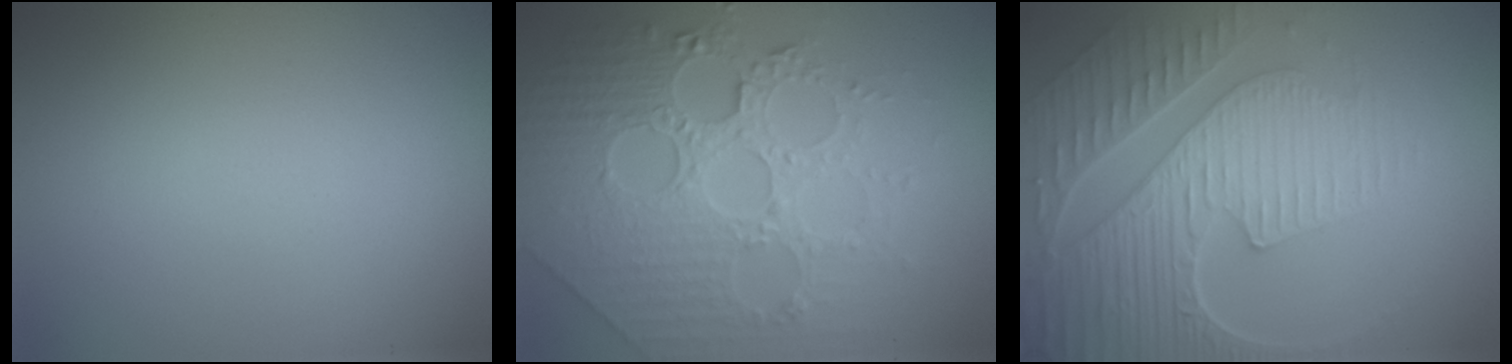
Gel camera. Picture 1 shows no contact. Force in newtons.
{"total": 8.2, "press": 6.0, "slide": 5.5}
{"total": 7.0, "press": 5.7, "slide": 4.2}